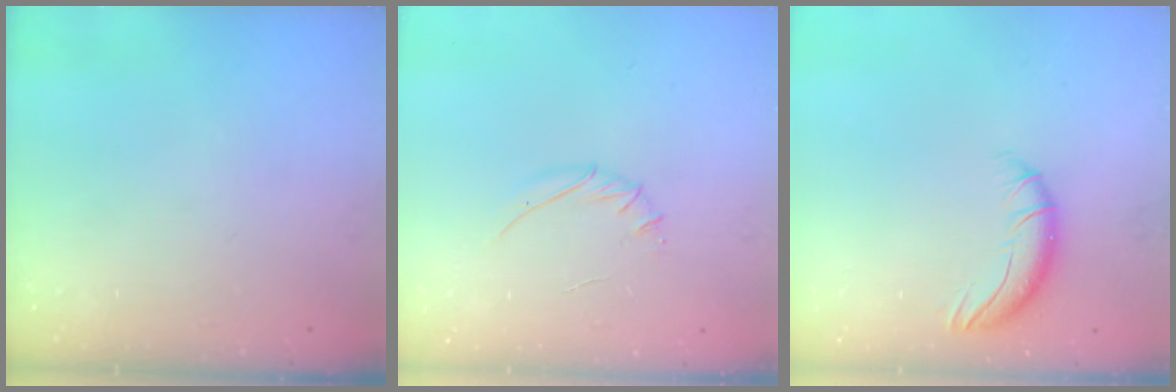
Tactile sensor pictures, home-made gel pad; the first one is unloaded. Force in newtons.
{"total": 3.9, "press": 3.8, "slide": 1.0}
{"total": 6.9, "press": 6.8, "slide": 1.4}